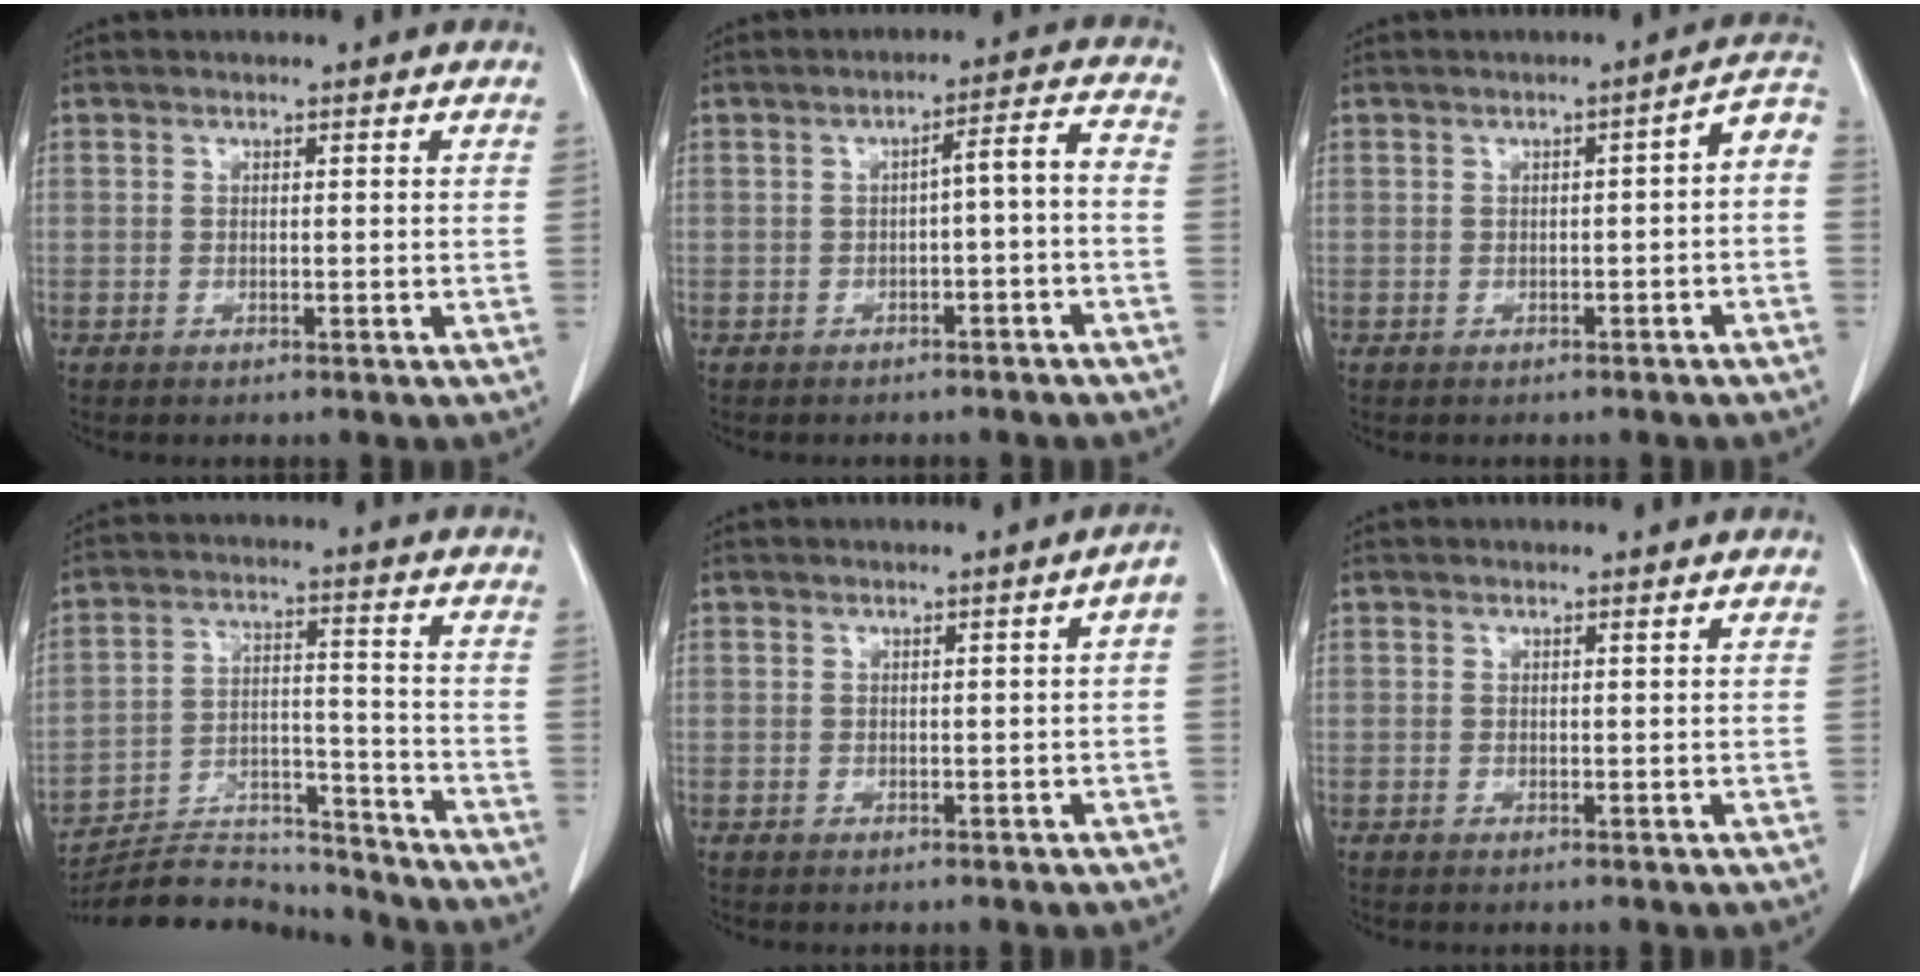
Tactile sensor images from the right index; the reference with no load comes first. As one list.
[{"total": 4.5, "force": [-1.8, 0.6, 4.1], "torque": [-0.057, 0.023, -0.023]}, {"total": 4.3, "force": [-1.5, 1.2, 3.8], "torque": [-0.044, 0.023, -0.019]}, {"total": 13.7, "force": [-13.6, 1.4, 0.7], "torque": [-0.013, 0.038, -0.220]}, {"total": 1.8, "force": [-0.2, 0.1, 1.8], "torque": [-0.017, 0.004, -0.002]}, {"total": 0.0}]